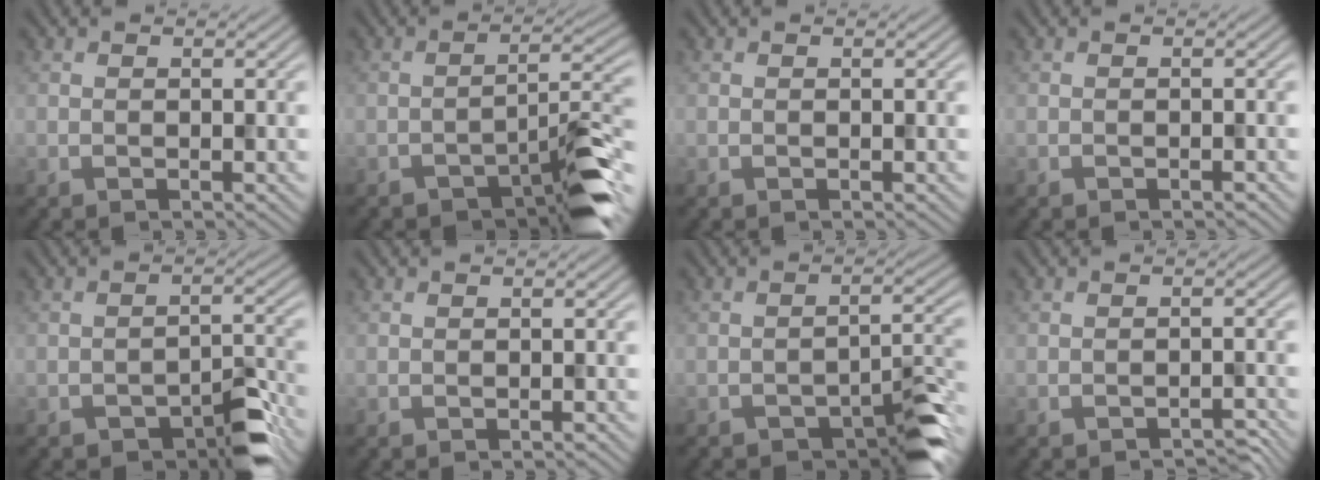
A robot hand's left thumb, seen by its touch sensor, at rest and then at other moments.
{"total": 6.9, "force": [-4.6, 1.6, 4.9], "torque": [-0.065, 0.011, -0.075]}
{"total": 0.0}
{"total": 0.6, "force": [-0.5, 0.1, 0.2], "torque": [-0.001, 0.000, -0.007]}
{"total": 5.2, "force": [-3.4, 2.0, 3.4], "torque": [-0.044, 0.009, -0.050]}
{"total": 0.0}
{"total": 6.1, "force": [-4.1, 1.9, 4.0], "torque": [-0.048, 0.005, -0.060]}
{"total": 1.5, "force": [-1.4, 0.2, 0.5], "torque": [-0.002, 0.003, -0.022]}